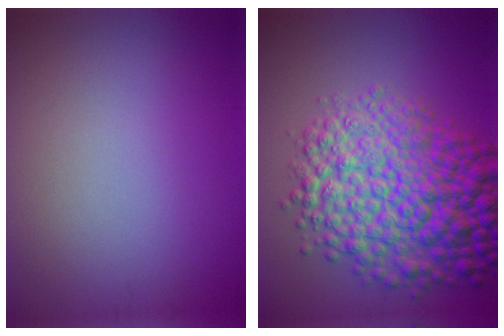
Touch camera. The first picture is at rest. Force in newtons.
{"total": 11.1, "press": 11.1, "slide": 0.2}